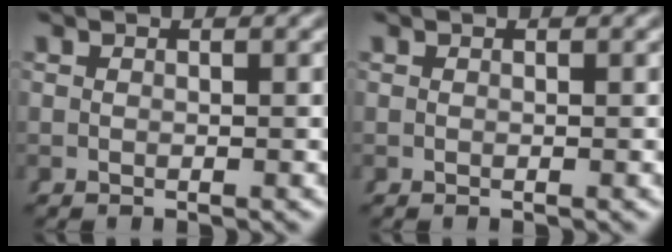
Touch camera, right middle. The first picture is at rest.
{"total": 0.0}